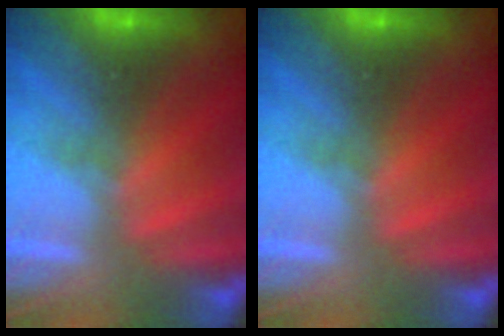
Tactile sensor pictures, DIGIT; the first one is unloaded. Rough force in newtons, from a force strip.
{"total": 0.0}